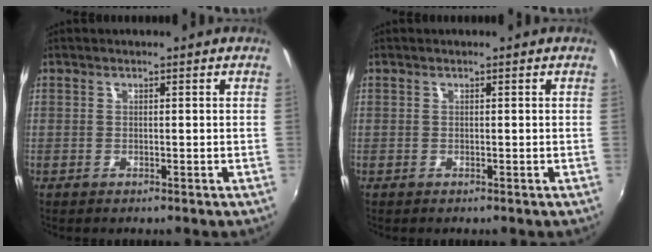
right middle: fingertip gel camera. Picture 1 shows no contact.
{"total": 0.0}